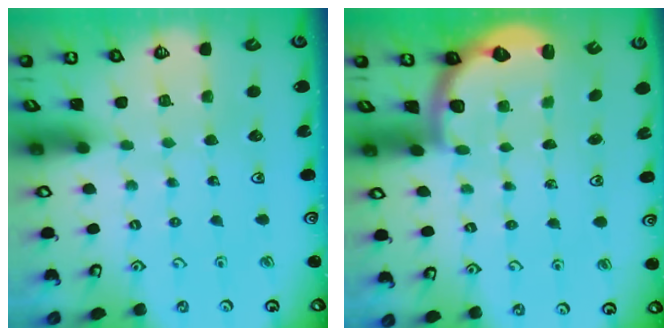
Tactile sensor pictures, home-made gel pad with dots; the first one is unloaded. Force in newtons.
{"total": 2.7, "press": 2.1, "slide": 1.7}